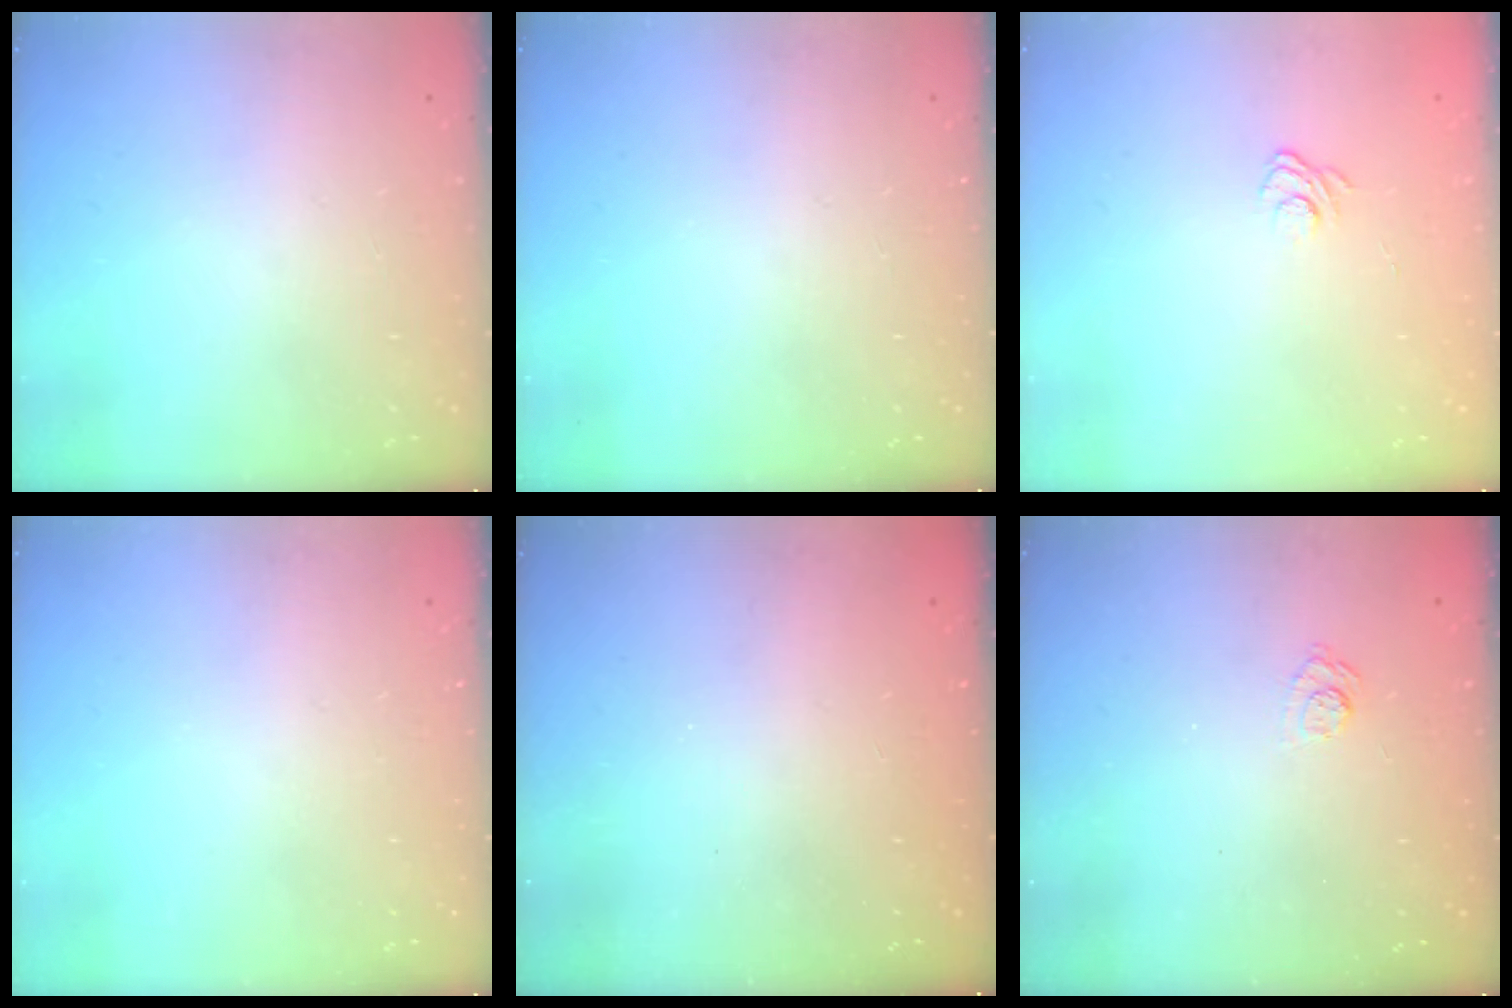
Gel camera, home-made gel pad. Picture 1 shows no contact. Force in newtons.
{"total": 0.0}
{"total": 3.1, "press": 2.9, "slide": 1.3}
{"total": 0.0}
{"total": 2.1, "press": 2.0, "slide": 0.7}
{"total": 3.4, "press": 3.0, "slide": 1.5}